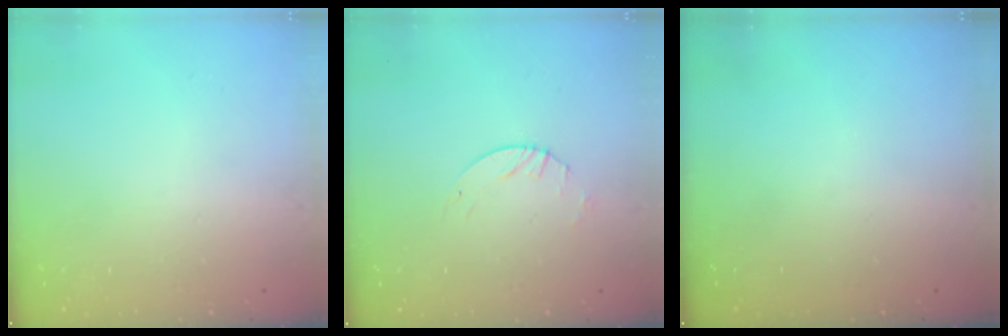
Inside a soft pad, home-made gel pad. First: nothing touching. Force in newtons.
{"total": 2.6, "press": 2.6, "slide": 0.3}
{"total": 0.0}